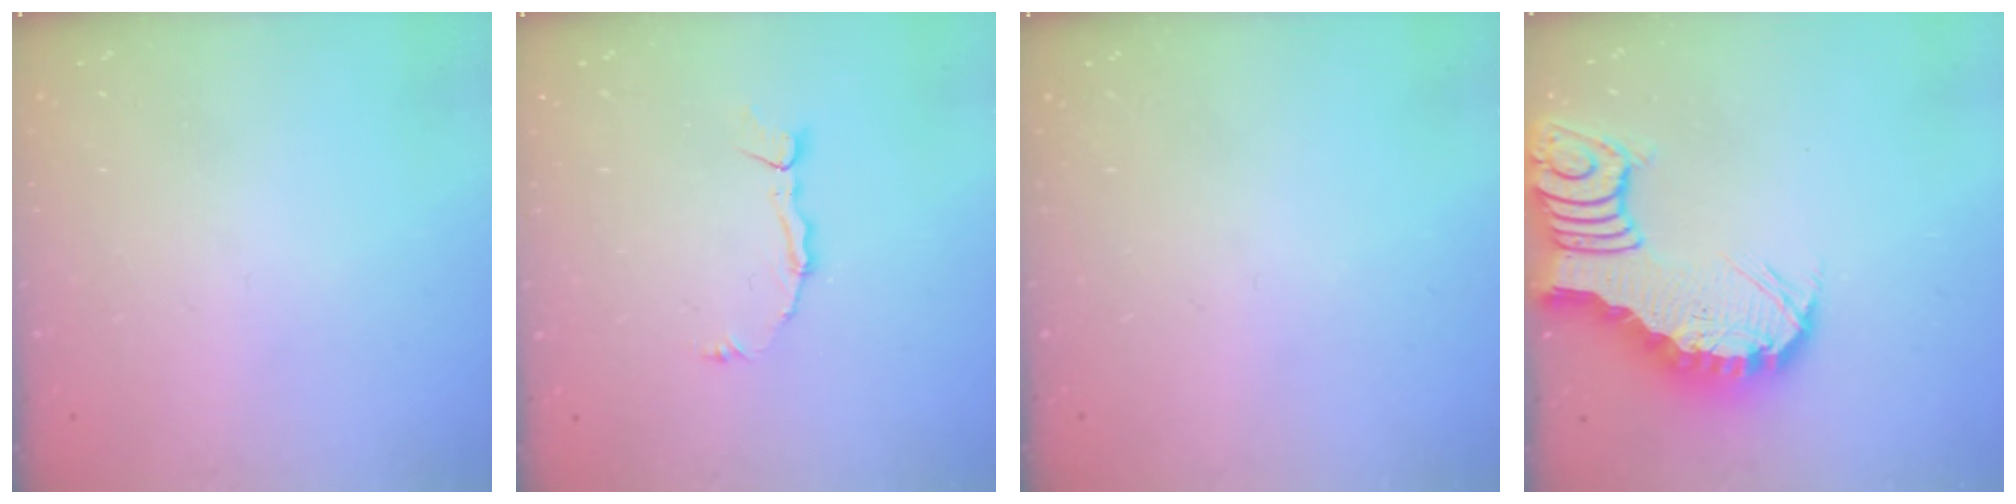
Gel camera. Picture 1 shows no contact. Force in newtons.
{"total": 3.5, "press": 3.5, "slide": 0.3}
{"total": 0.0}
{"total": 4.7, "press": 4.7, "slide": 0.6}